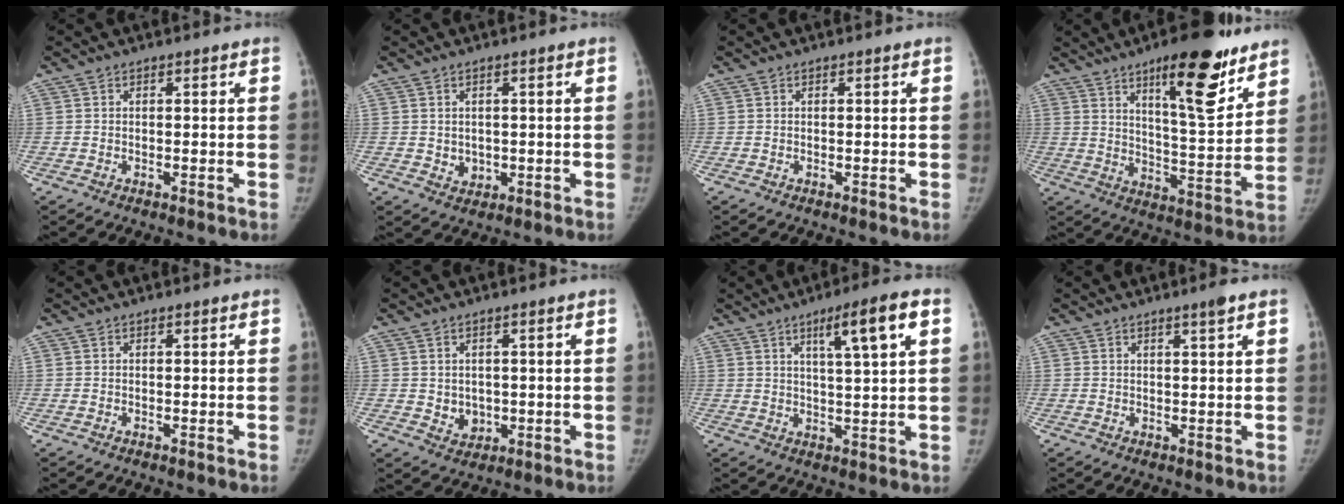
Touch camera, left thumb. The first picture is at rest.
{"total": 2.6, "force": [0.1, 2.2, 1.4], "torque": [-0.012, -0.004, 0.011]}
{"total": 0.0}
{"total": 17.9, "force": [11.1, 4.8, 13.2], "torque": [-0.159, -0.068, 0.172]}
{"total": 0.0}
{"total": 3.8, "force": [0.0, 3.2, 2.0], "torque": [-0.016, -0.004, 0.013]}
{"total": 9.2, "force": [4.0, 0.7, 8.2], "torque": [-0.130, -0.008, 0.062]}
{"total": 2.1, "force": [1.3, -0.2, 1.6], "torque": [-0.025, -0.009, 0.022]}